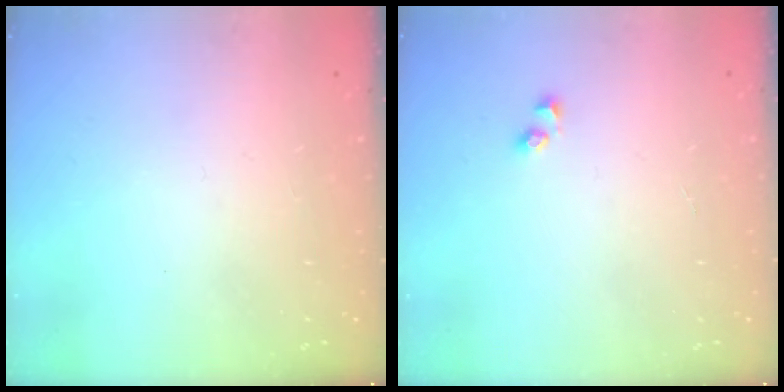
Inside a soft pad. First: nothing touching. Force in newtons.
{"total": 2.1, "press": 1.7, "slide": 1.2}